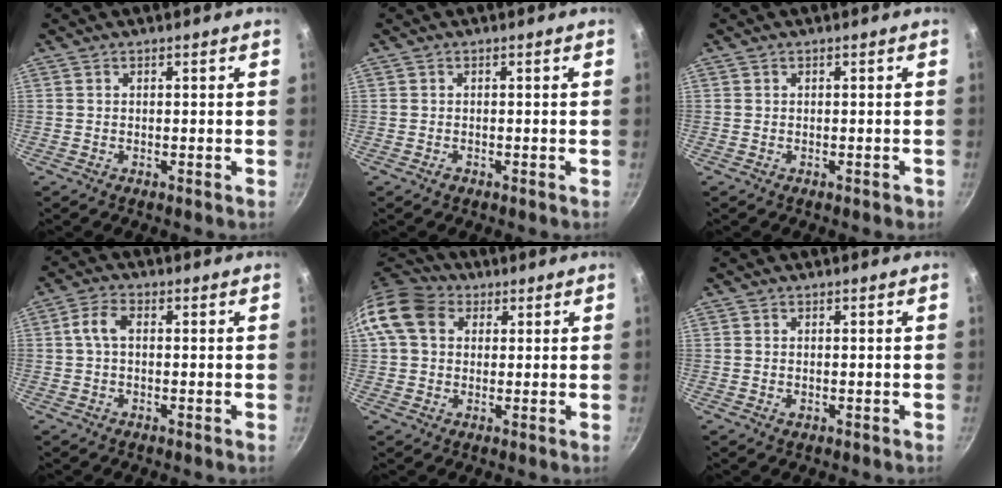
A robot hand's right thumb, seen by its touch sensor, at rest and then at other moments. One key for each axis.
{"total": 0.7, "fx": -0.5, "fy": 0.5, "fz": 0.3, "tx": -0.004, "ty": 0.001, "tz": -0.007}
{"total": 0.7, "fx": -0.3, "fy": 0.5, "fz": 0.4, "tx": 0.004, "ty": 0.007, "tz": -0.001}
{"total": 4.1, "fx": 0.5, "fy": 2.1, "fz": 3.5, "tx": -0.078, "ty": 0.014, "tz": 0.003}
{"total": 11.3, "fx": 3.1, "fy": 8.8, "fz": 6.3, "tx": -0.100, "ty": 0.015, "tz": 0.039}
{"total": 0.7, "fx": -0.1, "fy": 0.5, "fz": 0.5, "tx": -0.007, "ty": -0.001, "tz": -0.001}